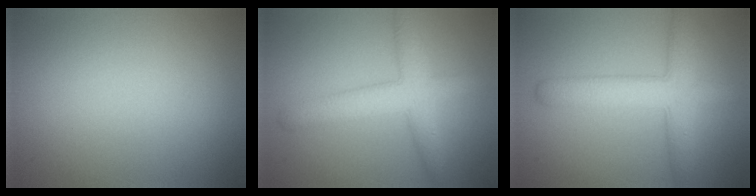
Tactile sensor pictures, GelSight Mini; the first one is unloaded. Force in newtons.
{"total": 4.6, "press": 4.6, "slide": 0.1}
{"total": 5.1, "press": 5.1, "slide": 0.3}